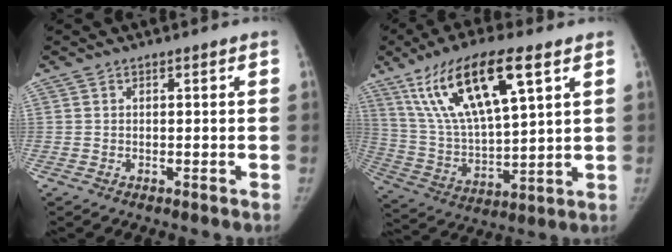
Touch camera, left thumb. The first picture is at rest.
{"total": 19.8, "force": [9.9, 5.9, 16.1], "torque": [-0.292, -0.023, 0.189]}